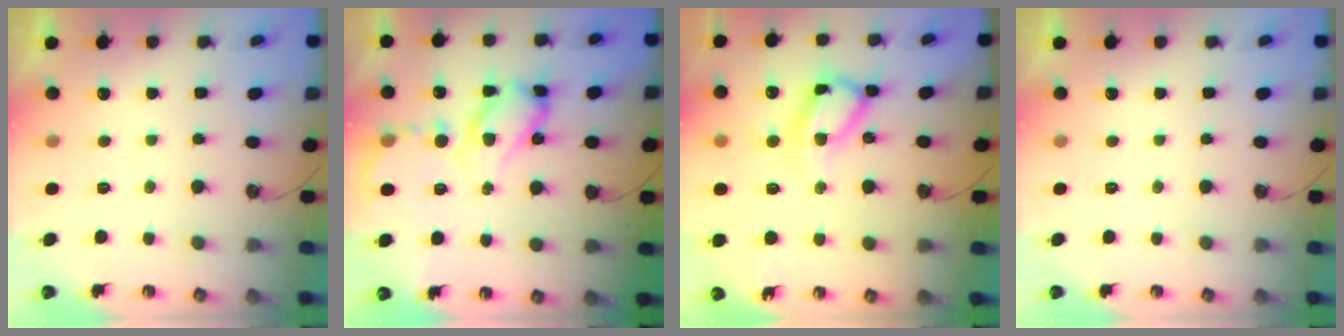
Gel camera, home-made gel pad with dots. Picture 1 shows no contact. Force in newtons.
{"total": 14.0, "press": 13.9, "slide": 1.4}
{"total": 14.9, "press": 14.8, "slide": 1.3}
{"total": 0.0}